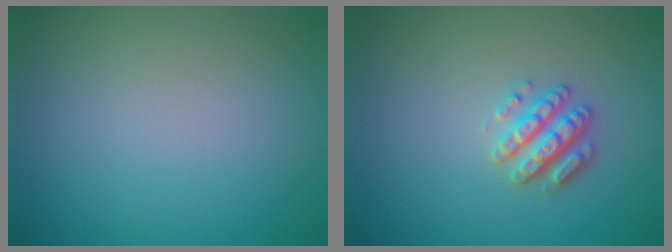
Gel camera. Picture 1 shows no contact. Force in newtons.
{"total": 2.8, "press": 2.7, "slide": 0.6}